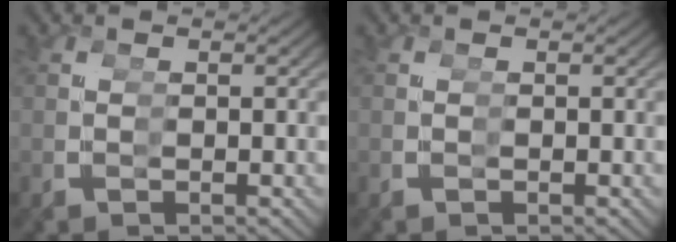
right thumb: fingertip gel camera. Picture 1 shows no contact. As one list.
[{"total": 0.0}]